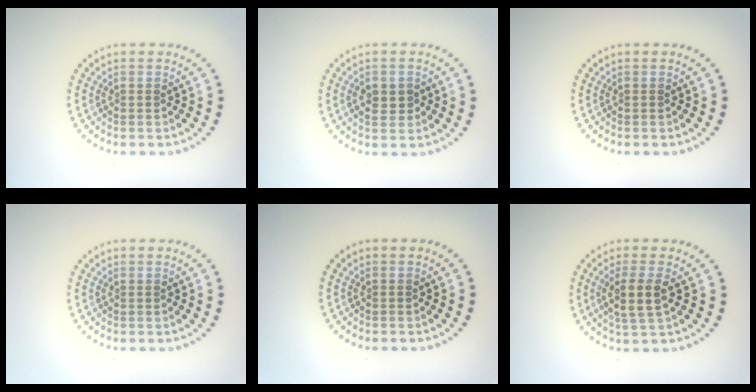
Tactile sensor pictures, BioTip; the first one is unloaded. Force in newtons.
{"total": 2.2, "press": 2.2, "slide": 0.1}
{"total": 0.0}
{"total": 0.0}
{"total": 0.0}
{"total": 2.9, "press": 2.5, "slide": 1.4}